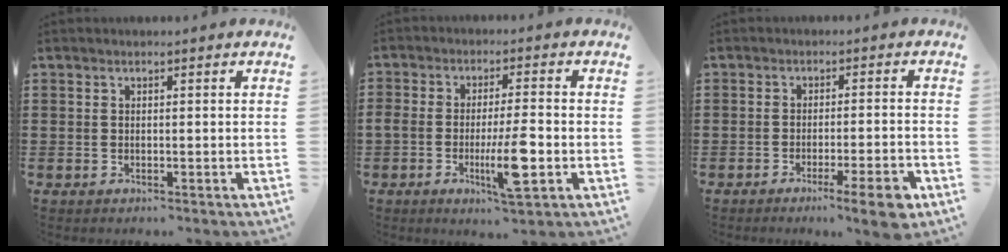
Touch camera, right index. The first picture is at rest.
{"total": 8.9, "force": [-2.6, 1.9, 8.3], "torque": [-0.159, -0.011, -0.046]}
{"total": 5.6, "force": [-3.4, 0.4, 4.5], "torque": [-0.068, -0.008, -0.054]}